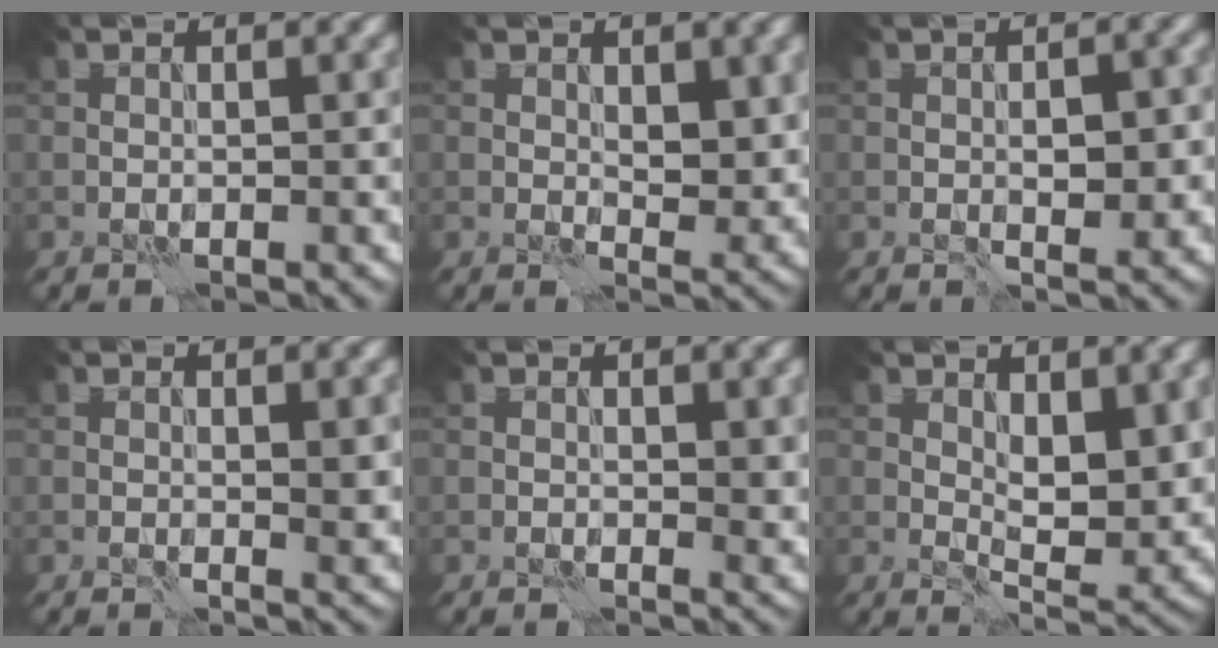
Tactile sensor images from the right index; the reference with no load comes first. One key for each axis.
{"total": 2.8, "fx": 0.9, "fy": 1.4, "fz": 2.2, "tx": -0.030, "ty": -0.008, "tz": 0.016}
{"total": 3.3, "fx": -0.3, "fy": 1.5, "fz": 3.0, "tx": -0.041, "ty": 0.001, "tz": -0.001}
{"total": 1.8, "fx": 0.3, "fy": 0.4, "fz": 1.7, "tx": -0.021, "ty": -0.004, "tz": 0.004}
{"total": 1.4, "fx": 0.5, "fy": 0.7, "fz": 1.2, "tx": -0.009, "ty": -0.004, "tz": 0.009}
{"total": 5.4, "fx": 1.8, "fy": 2.6, "fz": 4.3, "tx": -0.069, "ty": -0.014, "tz": 0.035}